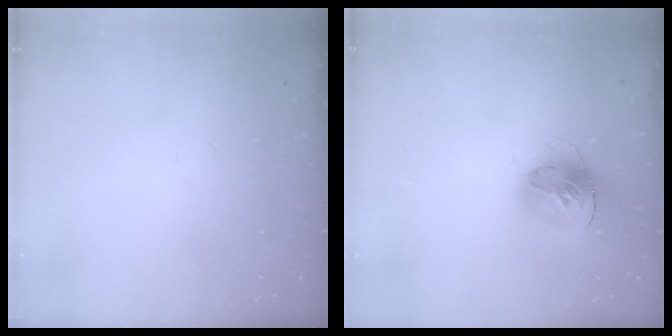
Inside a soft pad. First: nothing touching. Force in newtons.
{"total": 16.1, "press": 16.0, "slide": 1.7}